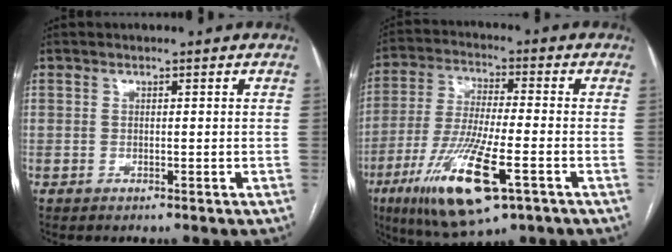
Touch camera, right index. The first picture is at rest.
{"total": 16.0, "force": [-7.2, 2.8, 14.1], "torque": [-0.293, -0.034, -0.121]}